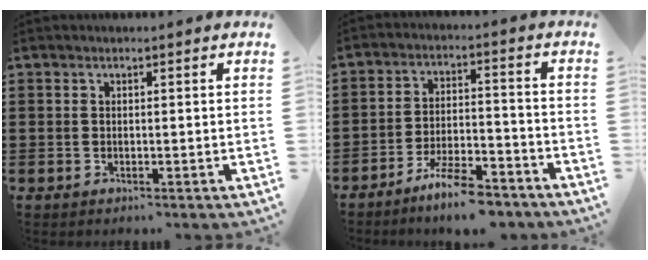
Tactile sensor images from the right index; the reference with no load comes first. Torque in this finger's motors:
{"motor_torque": [1.12, 1.02, 0.67, 0.07]}